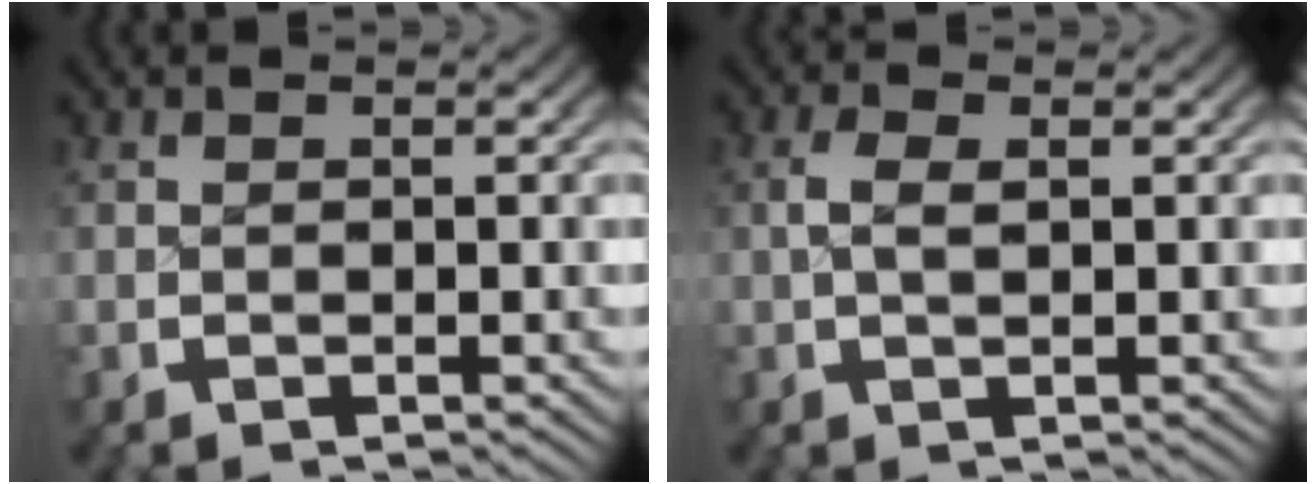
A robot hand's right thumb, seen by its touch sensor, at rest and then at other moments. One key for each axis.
{"total": 1.6, "fx": 0.4, "fy": 0.7, "fz": 1.4, "tx": -0.031, "ty": -0.001, "tz": 0.010}